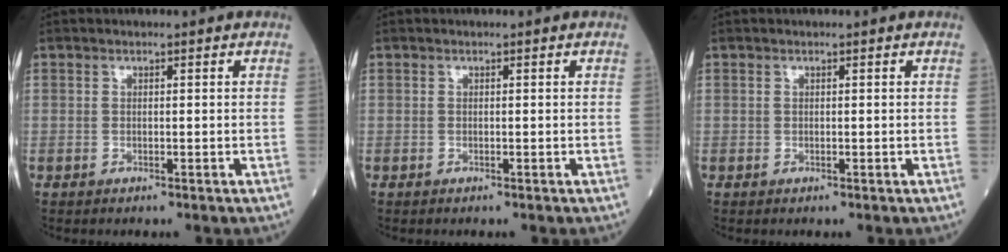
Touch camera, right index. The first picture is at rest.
{"total": 0.0}
{"total": 0.0}